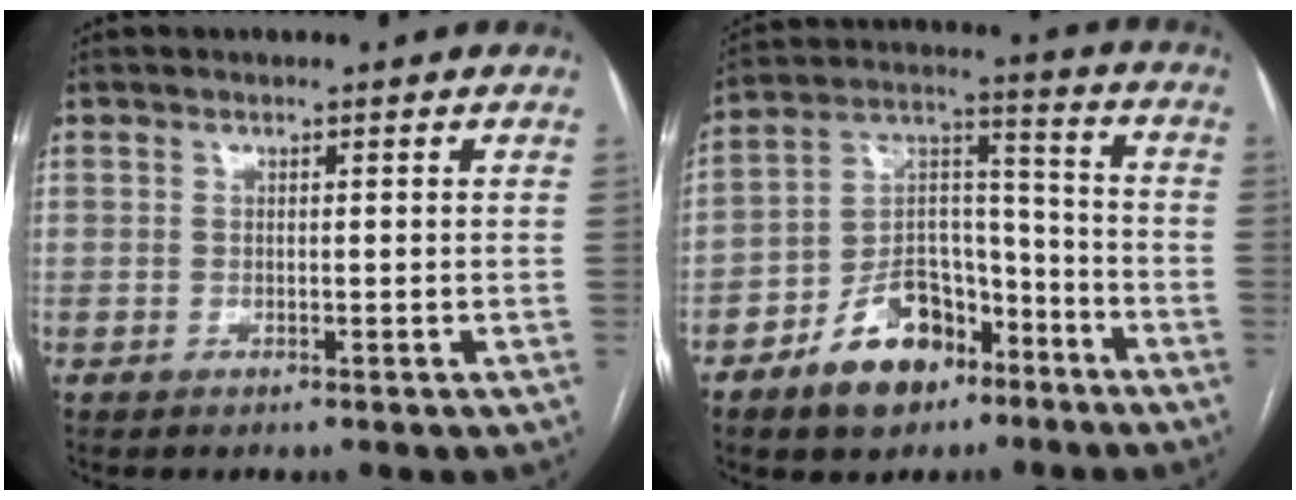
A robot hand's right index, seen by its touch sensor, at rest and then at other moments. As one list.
[{"total": 13.1, "force": [-7.9, 7.7, 7.2], "torque": [-0.127, 0.030, -0.129]}]